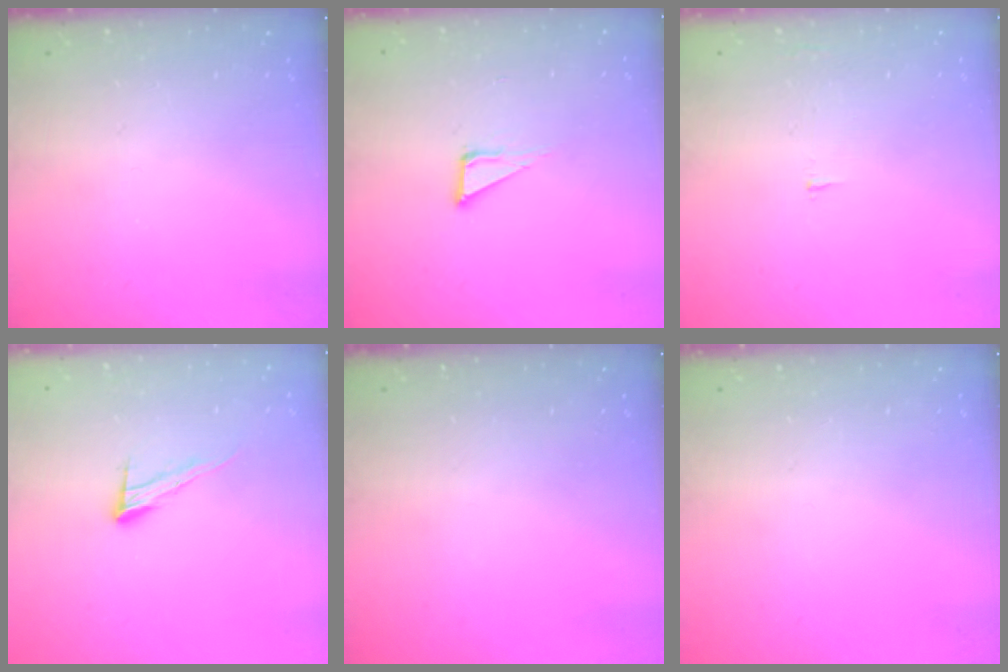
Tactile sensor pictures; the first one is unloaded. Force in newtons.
{"total": 6.4, "press": 6.4, "slide": 0.4}
{"total": 2.5, "press": 2.5, "slide": 0.2}
{"total": 9.1, "press": 9.1, "slide": 0.6}
{"total": 0.0}
{"total": 0.0}